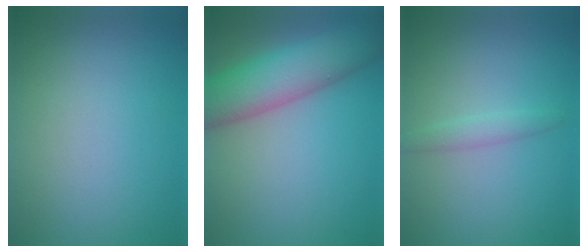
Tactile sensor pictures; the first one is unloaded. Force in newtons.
{"total": 7.2, "press": 7.2, "slide": 0.3}
{"total": 1.3, "press": 1.3, "slide": 0.1}